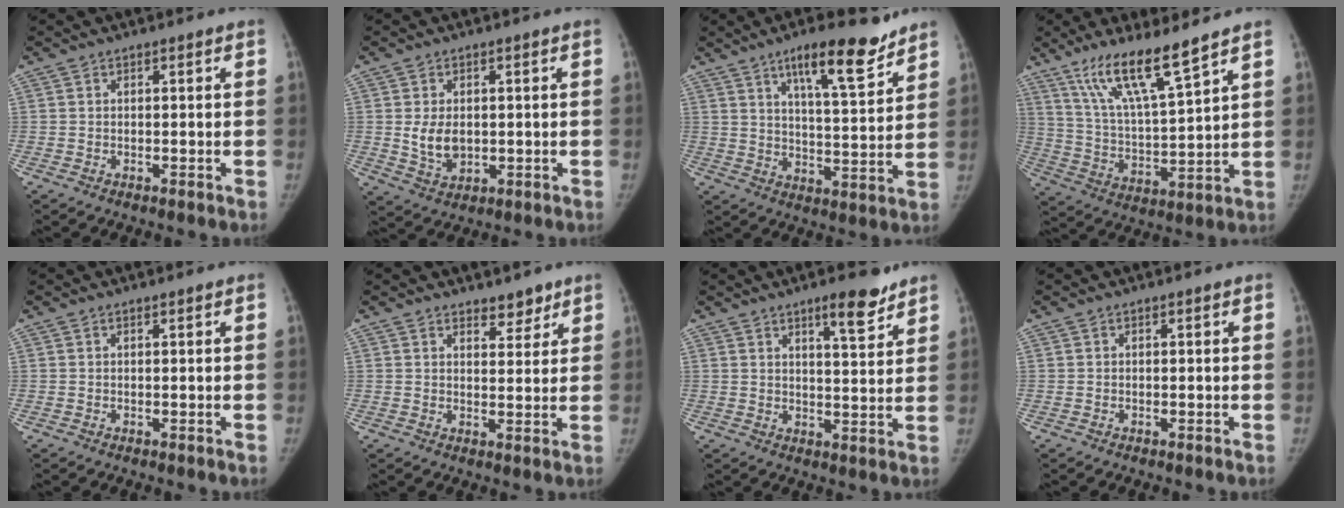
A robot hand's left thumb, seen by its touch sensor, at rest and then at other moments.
{"total": 5.7, "force": [0.1, 3.9, 4.1], "torque": [-0.060, -0.010, 0.014]}
{"total": 13.1, "force": [8.9, 3.2, 9.1], "torque": [-0.118, -0.050, 0.140]}
{"total": 13.4, "force": [9.6, 1.4, 9.3], "torque": [-0.165, -0.057, 0.189]}
{"total": 0.0}
{"total": 3.8, "force": [3.1, 1.8, 1.4], "torque": [0.003, -0.022, 0.047]}
{"total": 7.4, "force": [5.2, 1.7, 5.0], "torque": [-0.060, -0.036, 0.077]}
{"total": 0.0}